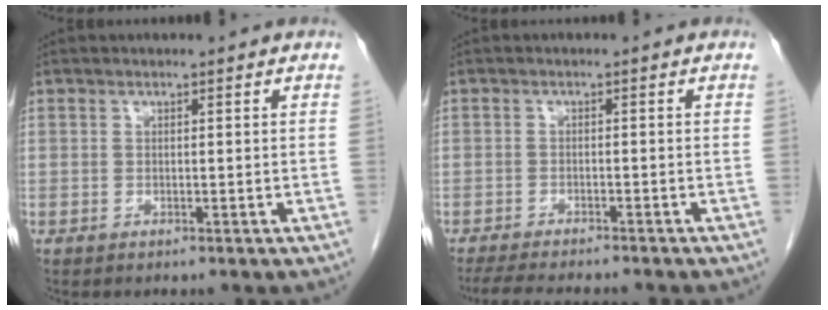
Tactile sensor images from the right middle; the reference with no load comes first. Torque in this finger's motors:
{"motor_torque": [0.48, -0.43, 0.05, 0.03]}